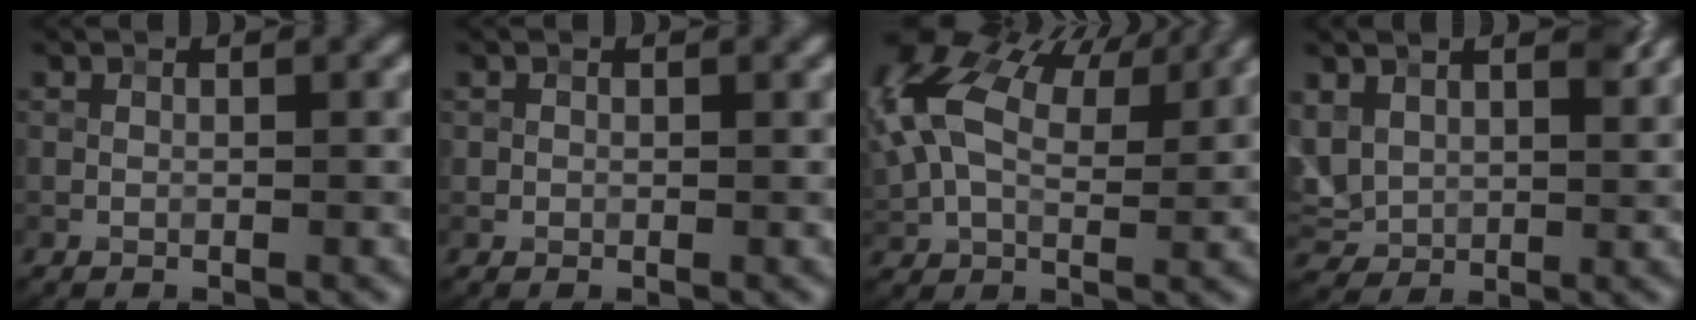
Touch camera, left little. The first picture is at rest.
{"total": 0.7, "force": [0.1, 0.7, 0.0], "torque": [0.007, -0.003, -0.001]}
{"total": 12.8, "force": [6.0, 7.1, 8.8], "torque": [-0.213, 0.026, 0.110]}
{"total": 5.5, "force": [2.5, 3.9, 2.9], "torque": [-0.084, -0.002, 0.048]}